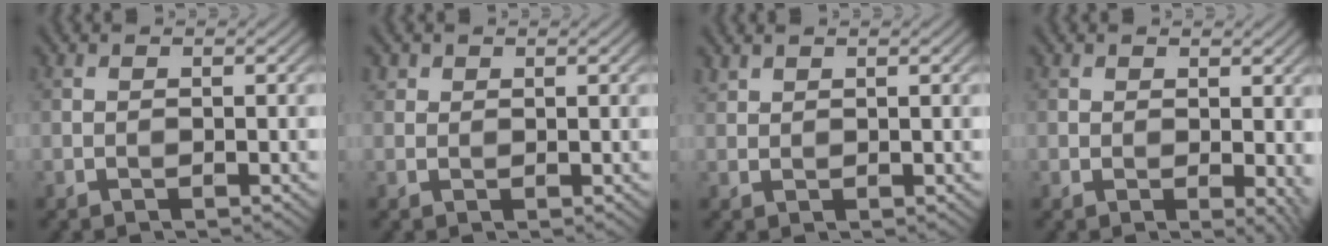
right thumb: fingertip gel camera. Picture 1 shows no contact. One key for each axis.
{"total": 1.1, "fx": 0.7, "fy": 0.8, "fz": 0.2, "tx": -0.004, "ty": 0.001, "tz": 0.016}
{"total": 1.1, "fx": 1.0, "fy": 0.3, "fz": 0.3, "tx": -0.015, "ty": 0.003, "tz": 0.028}
{"total": 2.7, "fx": 0.7, "fy": 1.3, "fz": 2.3, "tx": -0.033, "ty": -0.005, "tz": 0.012}